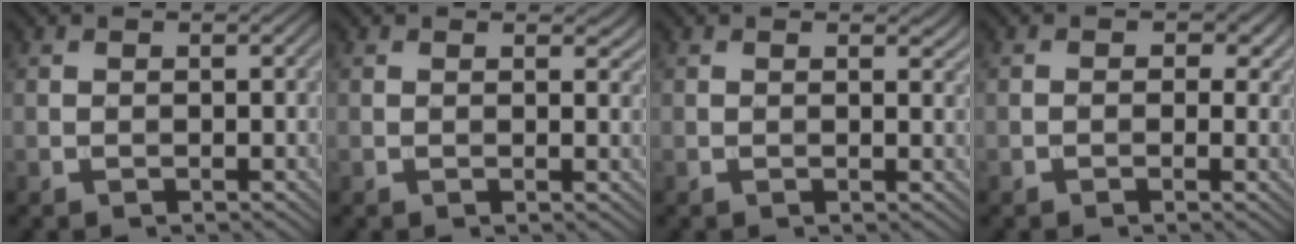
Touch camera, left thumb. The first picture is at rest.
{"total": 1.6, "force": [1.1, 0.7, 1.0], "torque": [-0.014, -0.007, 0.018]}
{"total": 1.3, "force": [0.9, 0.5, 0.9], "torque": [-0.013, -0.006, 0.016]}
{"total": 2.3, "force": [0.3, 1.7, 1.5], "torque": [-0.023, -0.006, 0.000]}